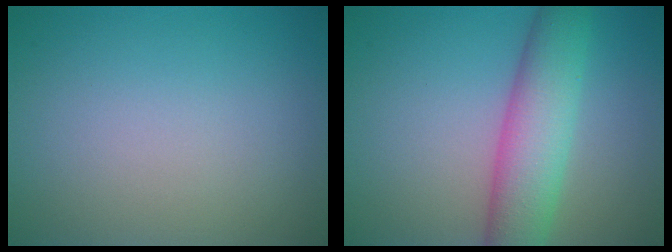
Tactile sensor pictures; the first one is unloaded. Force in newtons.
{"total": 6.3, "press": 6.3, "slide": 0.2}